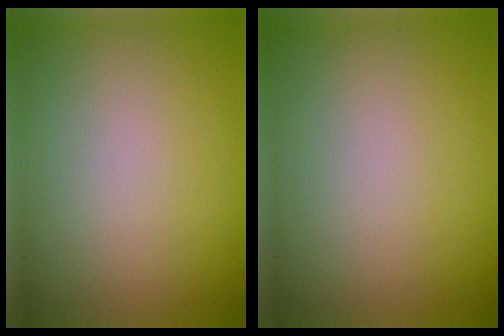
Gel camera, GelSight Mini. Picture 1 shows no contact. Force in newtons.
{"total": 0.0}